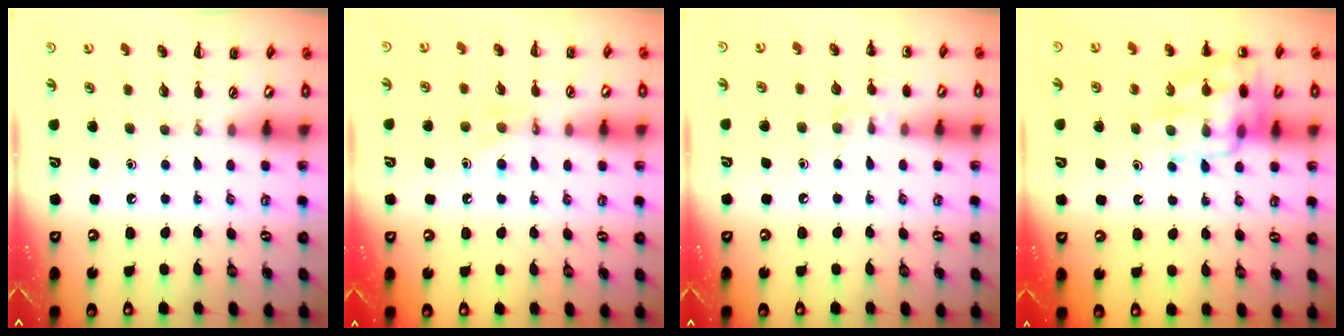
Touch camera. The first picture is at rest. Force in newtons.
{"total": 4.8, "press": 4.5, "slide": 1.4}
{"total": 7.0, "press": 6.7, "slide": 2.1}
{"total": 14.3, "press": 14.2, "slide": 1.9}